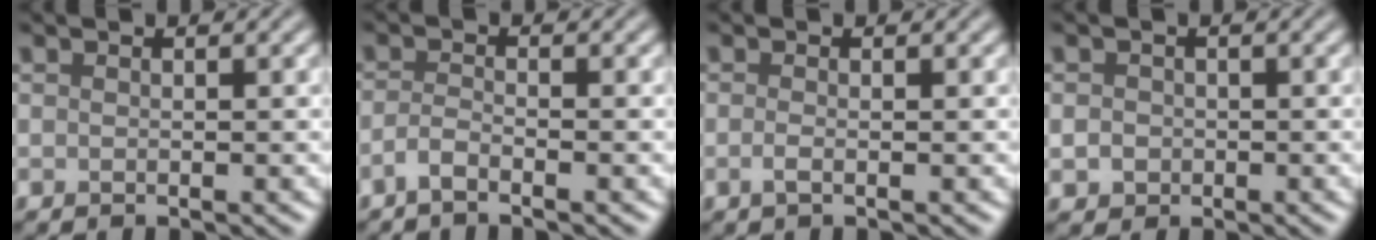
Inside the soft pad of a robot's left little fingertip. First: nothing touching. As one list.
[{"total": 1.4, "force": [-1.0, 0.3, 0.9], "torque": [-0.022, 0.002, -0.029]}, {"total": 0.9, "force": [-0.3, 0.3, 0.8], "torque": [-0.018, -0.001, -0.009]}, {"total": 1.4, "force": [-0.3, 1.3, 0.4], "torque": [-0.001, -0.002, -0.009]}]